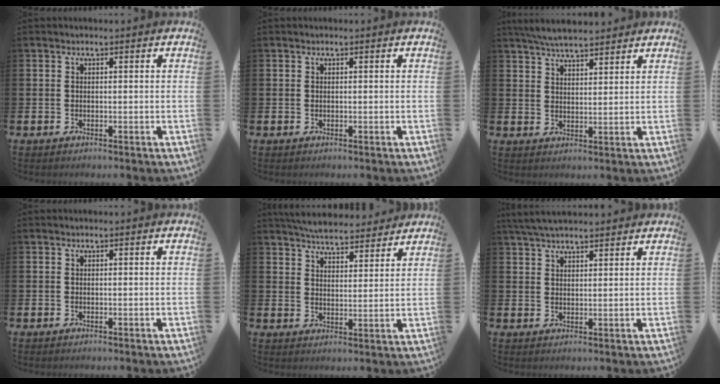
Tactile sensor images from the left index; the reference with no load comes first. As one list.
[{"total": 0.0}, {"total": 5.8, "force": [5.5, 0.9, 1.6], "torque": [-0.038, -0.019, 0.101]}, {"total": 0.0}, {"total": 5.7, "force": [5.6, 0.8, 0.7], "torque": [-0.025, -0.034, 0.100]}, {"total": 4.5, "force": [4.2, 0.9, 1.4], "torque": [-0.031, -0.012, 0.078]}]